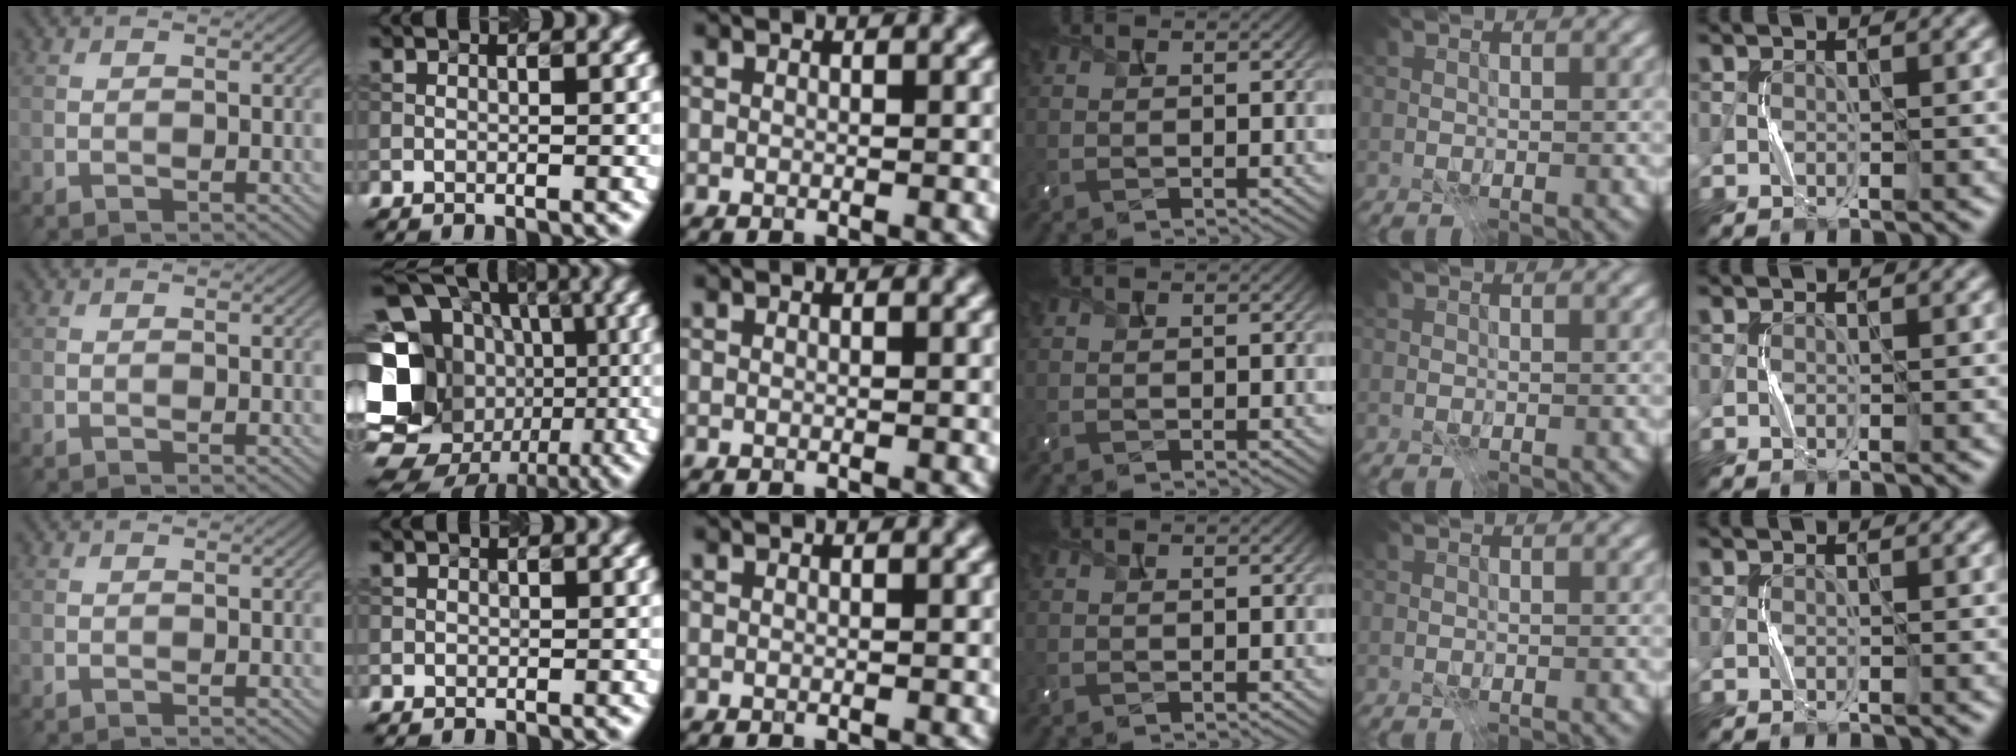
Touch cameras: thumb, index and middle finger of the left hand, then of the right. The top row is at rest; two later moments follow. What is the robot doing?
{"motion": "press", "object": "camera"}